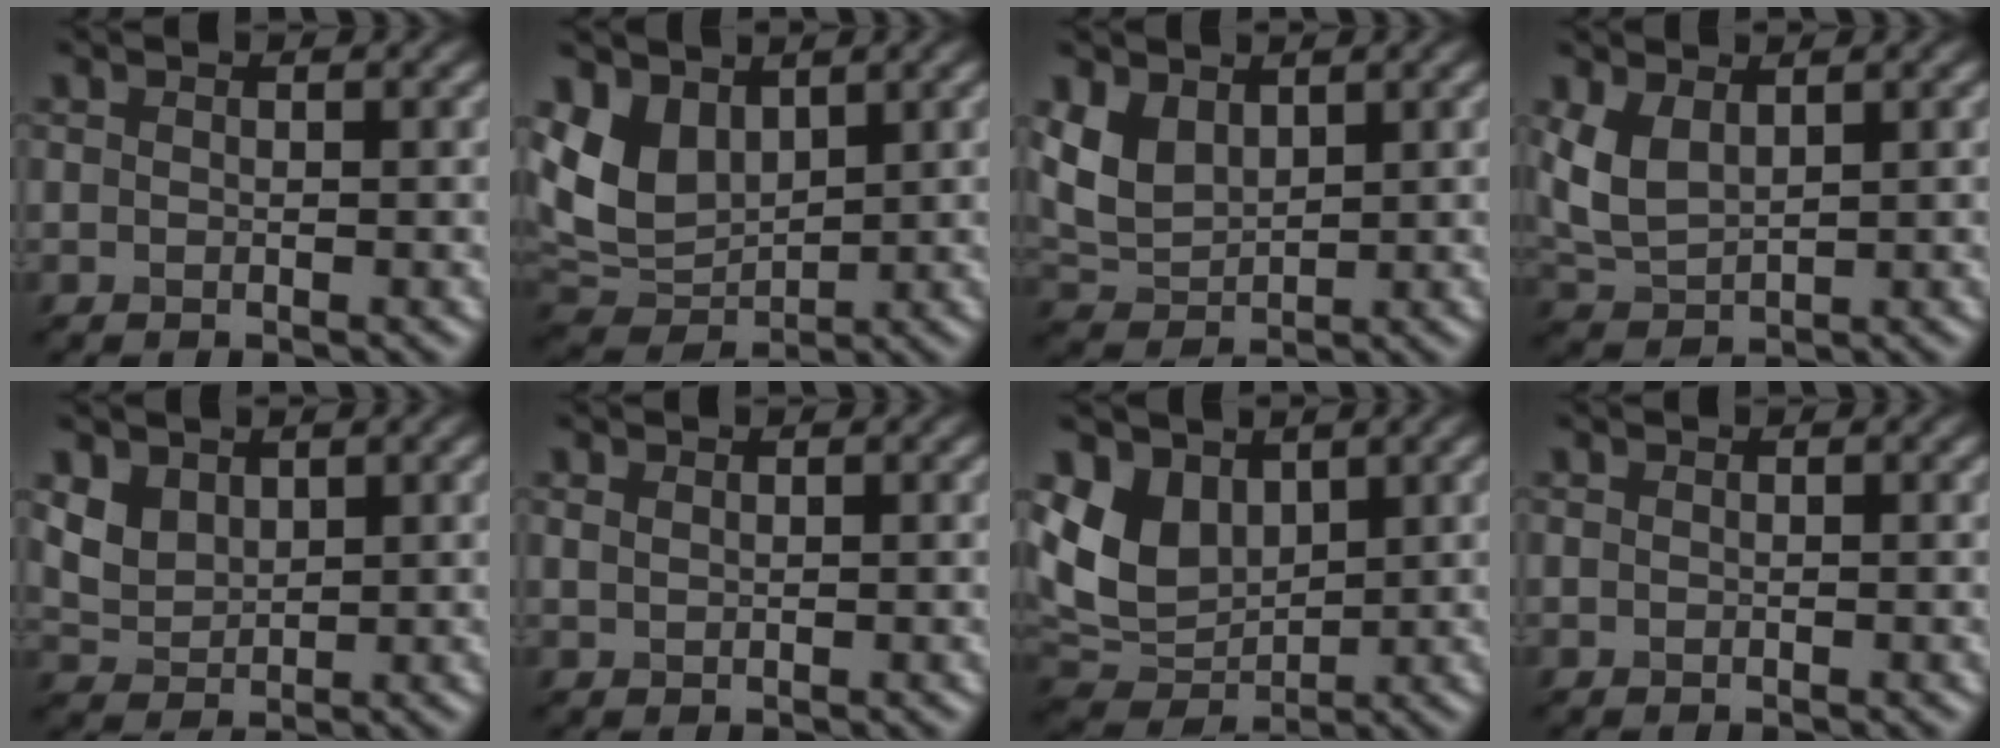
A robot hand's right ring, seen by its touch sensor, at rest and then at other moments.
{"total": 4.0, "force": [1.7, 2.8, 2.2], "torque": [-0.068, -0.004, 0.063]}
{"total": 2.5, "force": [1.3, 1.6, 1.3], "torque": [-0.059, 0.000, 0.056]}
{"total": 2.4, "force": [1.1, 1.2, 1.7], "torque": [-0.073, 0.004, 0.052]}
{"total": 1.5, "force": [1.2, 1.0, 0.1], "torque": [-0.031, 0.000, 0.053]}
{"total": 0.6, "force": [0.3, -0.3, -0.4], "torque": [-0.004, -0.002, 0.025]}
{"total": 4.4, "force": [1.6, 3.4, 2.2], "torque": [-0.069, -0.003, 0.059]}
{"total": 0.0}